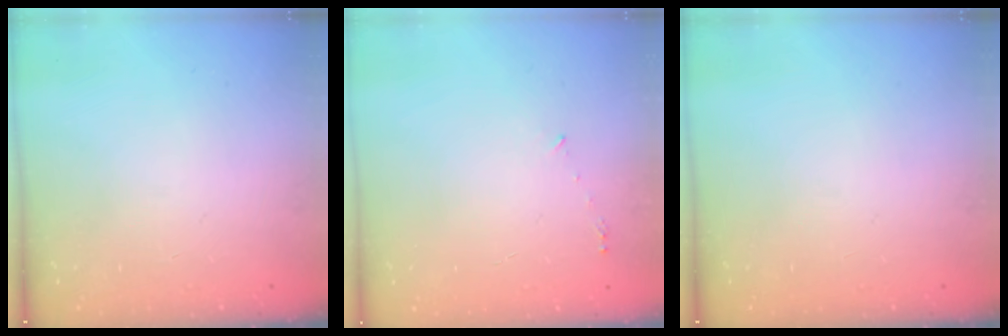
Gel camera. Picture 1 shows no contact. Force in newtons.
{"total": 3.2, "press": 3.2, "slide": 0.2}
{"total": 0.0}